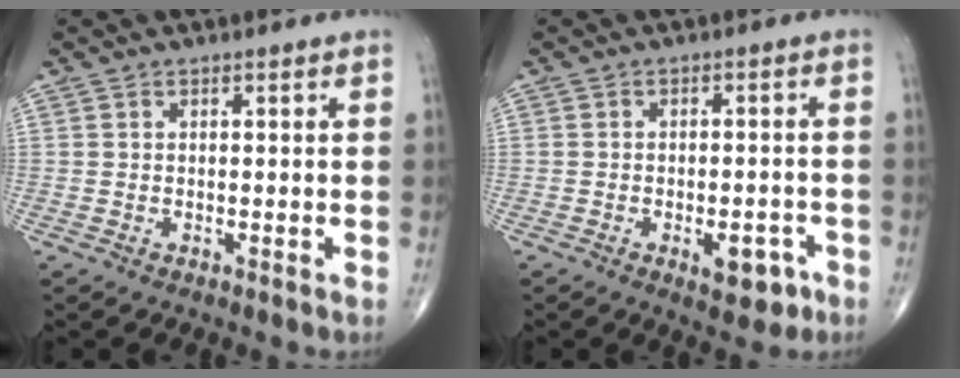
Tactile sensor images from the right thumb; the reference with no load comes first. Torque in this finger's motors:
{"motor_torque": [0.76, 0.56, -0.04, -0.19, 0.18]}